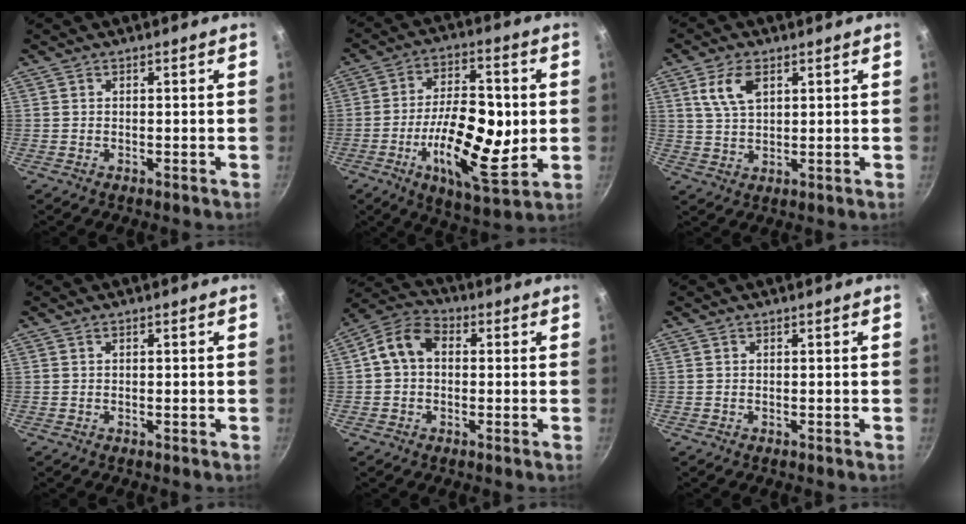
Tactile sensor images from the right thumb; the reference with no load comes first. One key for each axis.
{"total": 18.6, "fx": -2.4, "fy": 7.9, "fz": 16.7, "tx": -0.255, "ty": -0.002, "tz": -0.041}
{"total": 6.8, "fx": 2.7, "fy": 3.7, "fz": 5.0, "tx": -0.092, "ty": -0.003, "tz": 0.054}
{"total": 0.5, "fx": 0.1, "fy": 0.1, "fz": 0.5, "tx": -0.007, "ty": 0.000, "tz": 0.002}
{"total": 8.2, "fx": 0.7, "fy": 6.1, "fz": 5.4, "tx": -0.082, "ty": 0.023, "tz": -0.004}
{"total": 0.0}